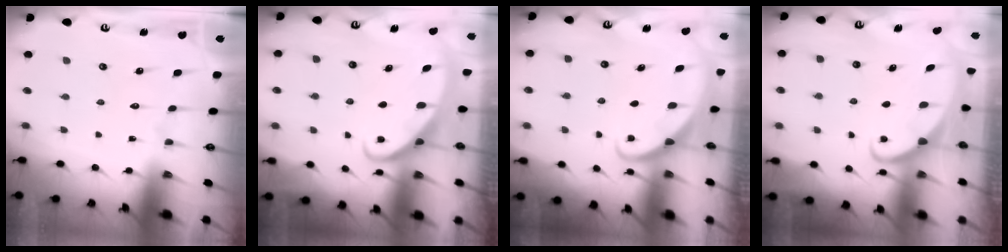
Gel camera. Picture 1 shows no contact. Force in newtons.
{"total": 2.8, "press": 2.8, "slide": 0.4}
{"total": 1.6, "press": 1.6, "slide": 0.1}
{"total": 2.0, "press": 2.0, "slide": 0.3}